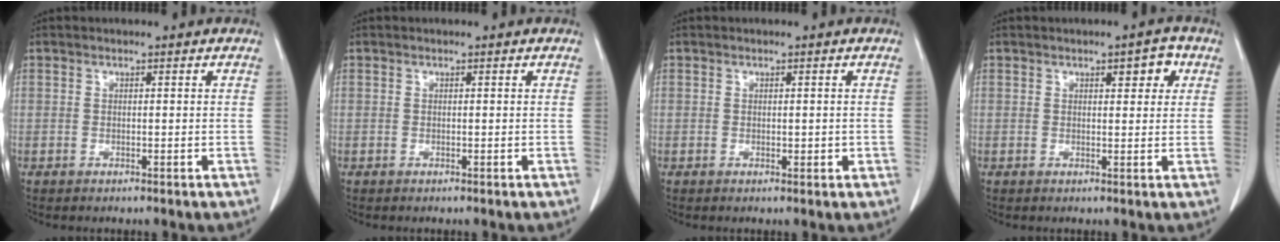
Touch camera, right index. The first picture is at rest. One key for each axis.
{"total": 0.0}
{"total": 1.1, "fx": -0.1, "fy": 0.6, "fz": 0.9, "tx": -0.010, "ty": -0.002, "tz": 0.001}
{"total": 3.3, "fx": 1.5, "fy": 1.2, "fz": 2.7, "tx": -0.032, "ty": 0.004, "tz": 0.018}